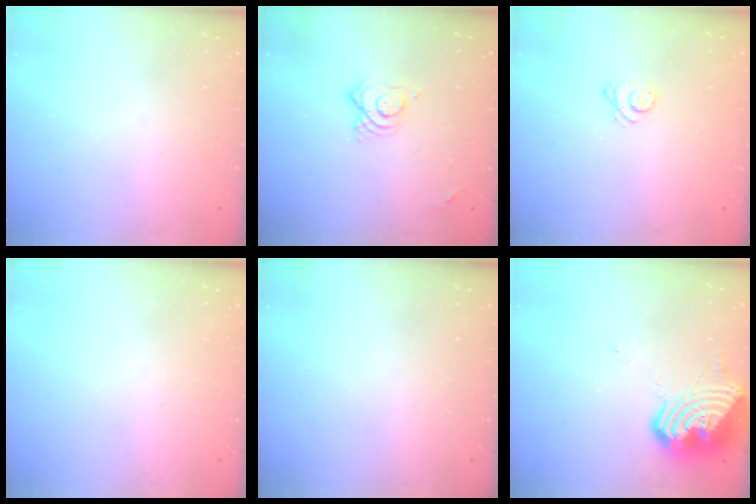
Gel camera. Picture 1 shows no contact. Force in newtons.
{"total": 8.1, "press": 8.0, "slide": 0.8}
{"total": 3.3, "press": 3.3, "slide": 0.4}
{"total": 0.0}
{"total": 0.0}
{"total": 14.8, "press": 14.7, "slide": 2.1}